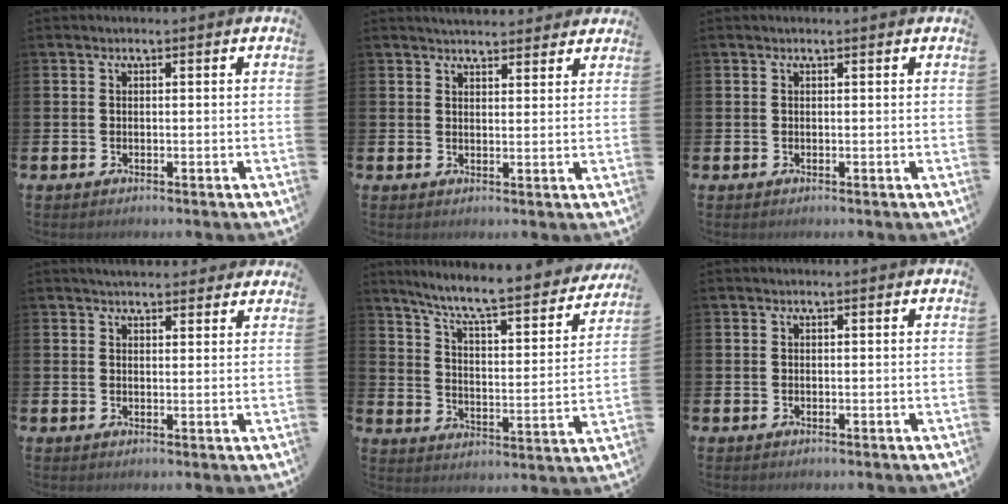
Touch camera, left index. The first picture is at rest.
{"total": 3.7, "force": [3.6, 0.8, 0.3], "torque": [-0.003, -0.016, 0.065]}
{"total": 0.0}
{"total": 3.5, "force": [3.4, 0.9, 0.5], "torque": [-0.007, -0.013, 0.061]}
{"total": 8.1, "force": [7.3, 0.8, 3.5], "torque": [-0.095, -0.059, 0.117]}
{"total": 0.0}